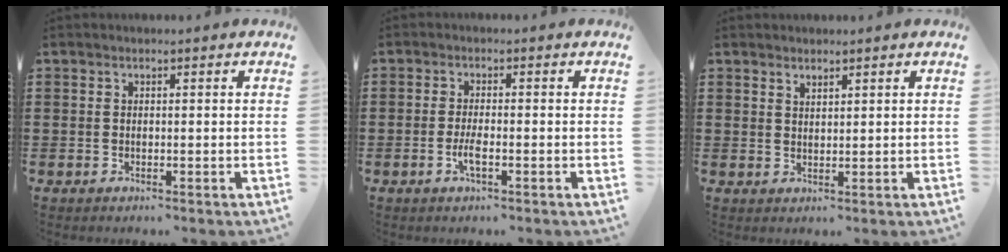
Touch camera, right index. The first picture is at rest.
{"total": 2.7, "force": [-1.0, 0.4, 2.4], "torque": [-0.049, -0.004, -0.020]}
{"total": 1.4, "force": [1.4, 0.3, 0.1], "torque": [-0.004, 0.002, 0.027]}